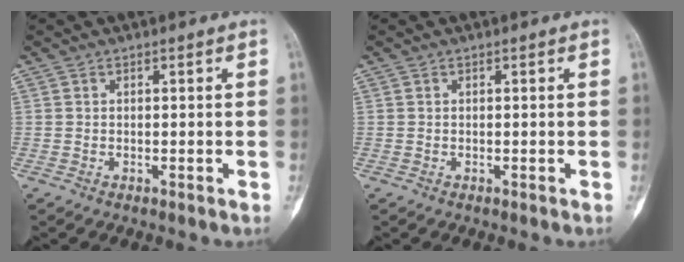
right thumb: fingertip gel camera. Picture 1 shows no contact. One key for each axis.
{"total": 0.0}